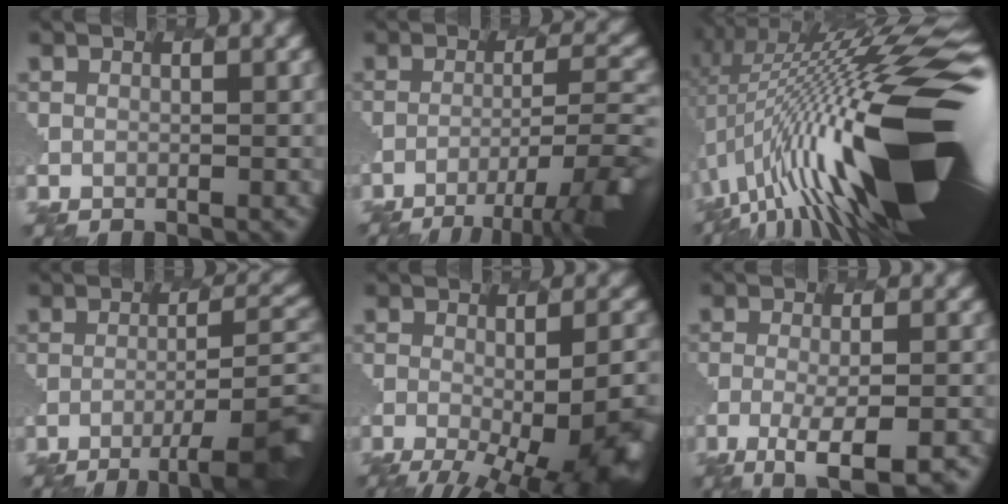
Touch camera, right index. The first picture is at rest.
{"total": 11.1, "force": [-7.3, 2.3, 8.1], "torque": [-0.135, -0.016, -0.091]}
{"total": 18.6, "force": [0.8, 5.4, 17.8], "torque": [-0.284, 0.013, 0.000]}
{"total": 9.2, "force": [-5.0, 2.0, 7.5], "torque": [-0.116, -0.007, -0.065]}
{"total": 13.8, "force": [-5.8, 5.4, 11.3], "torque": [-0.142, -0.031, -0.063]}
{"total": 7.8, "force": [-4.3, 2.1, 6.1], "torque": [-0.113, -0.017, -0.064]}